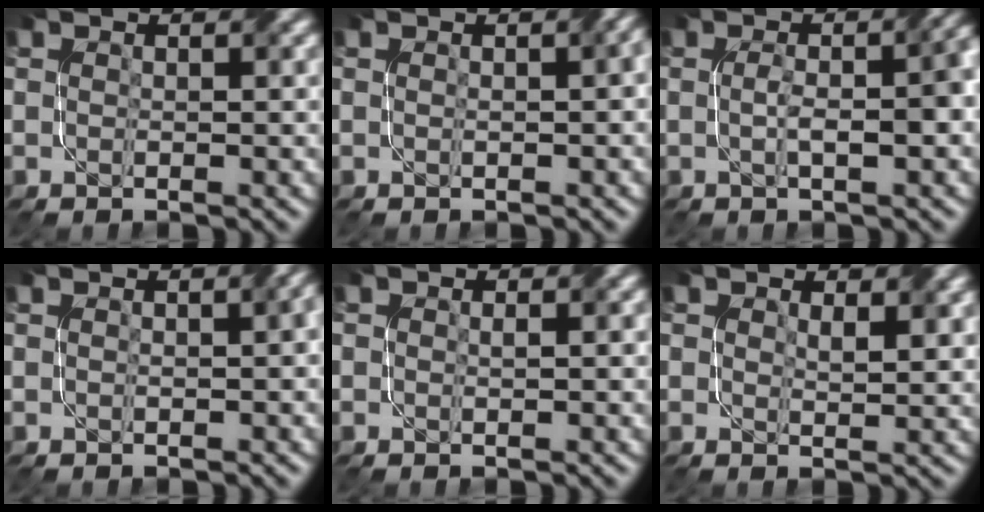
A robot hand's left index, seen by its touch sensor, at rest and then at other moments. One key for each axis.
{"total": 2.0, "fx": 0.4, "fy": 0.6, "fz": 1.9, "tx": -0.016, "ty": 0.006, "tz": 0.002}
{"total": 4.5, "fx": -0.3, "fy": 1.2, "fz": 4.3, "tx": -0.056, "ty": 0.009, "tz": -0.002}
{"total": 1.8, "fx": 0.2, "fy": 0.5, "fz": 1.7, "tx": -0.017, "ty": 0.003, "tz": 0.002}
{"total": 0.6, "fx": 0.0, "fy": 0.2, "fz": 0.5, "tx": -0.007, "ty": -0.001, "tz": 0.001}
{"total": 1.8, "fx": 0.9, "fy": 0.9, "fz": 1.2, "tx": -0.019, "ty": -0.006, "tz": 0.020}